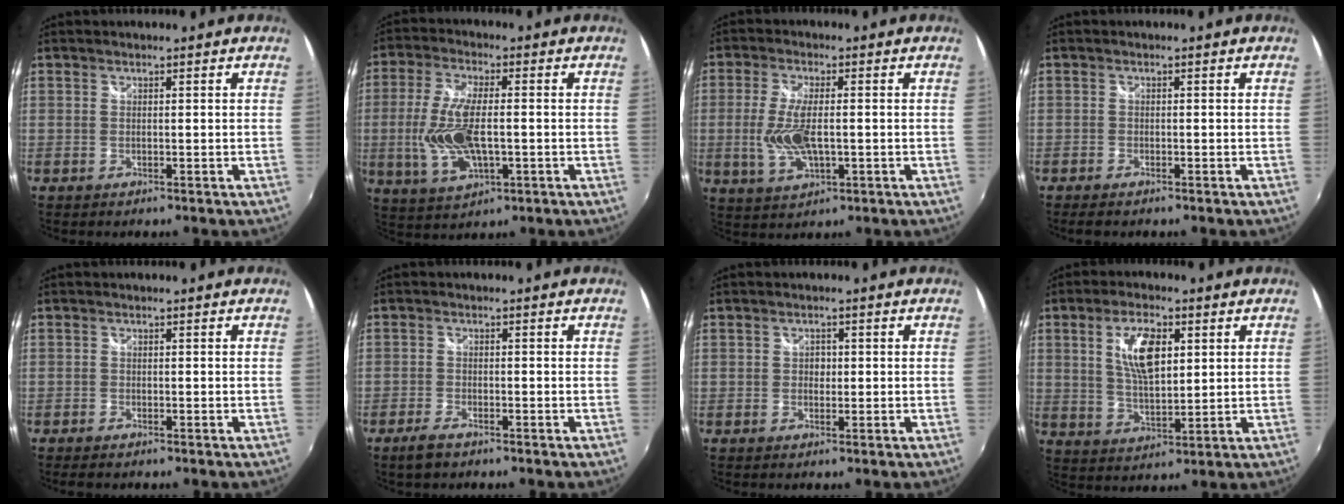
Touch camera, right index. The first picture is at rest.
{"total": 12.2, "force": [-1.5, 5.1, 10.9], "torque": [-0.227, -0.007, -0.025]}
{"total": 8.6, "force": [-1.0, 3.5, 7.8], "torque": [-0.161, -0.009, -0.016]}
{"total": 1.9, "force": [-1.5, 0.6, 0.9], "torque": [-0.022, -0.006, -0.028]}
{"total": 1.5, "force": [-1.3, 0.5, 0.7], "torque": [-0.017, -0.006, -0.024]}
{"total": 3.3, "force": [-2.5, 1.2, 1.8], "torque": [-0.049, -0.003, -0.048]}
{"total": 1.5, "force": [-0.2, 1.4, 0.5], "torque": [-0.006, 0.002, -0.004]}
{"total": 9.3, "force": [3.0, 4.1, 7.8], "torque": [-0.147, 0.007, 0.059]}